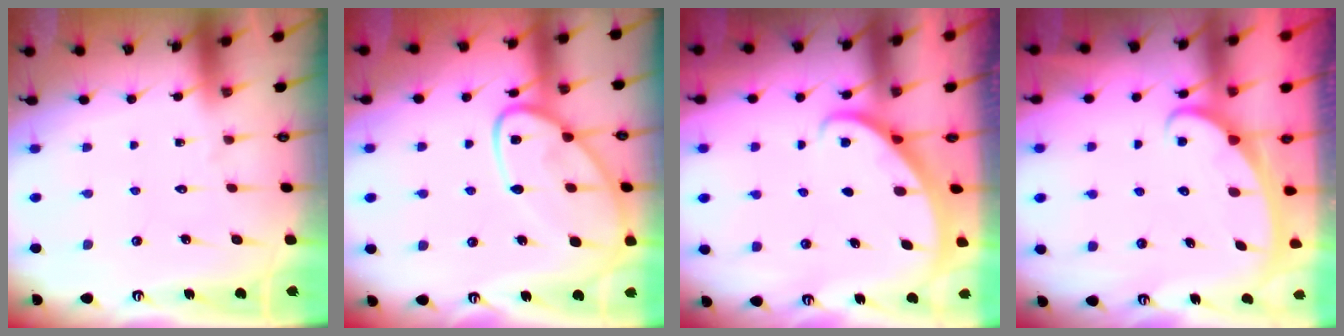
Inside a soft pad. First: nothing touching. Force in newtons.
{"total": 14.9, "press": 14.9, "slide": 1.3}
{"total": 1.9, "press": 1.9, "slide": 0.2}
{"total": 2.4, "press": 2.4, "slide": 0.4}